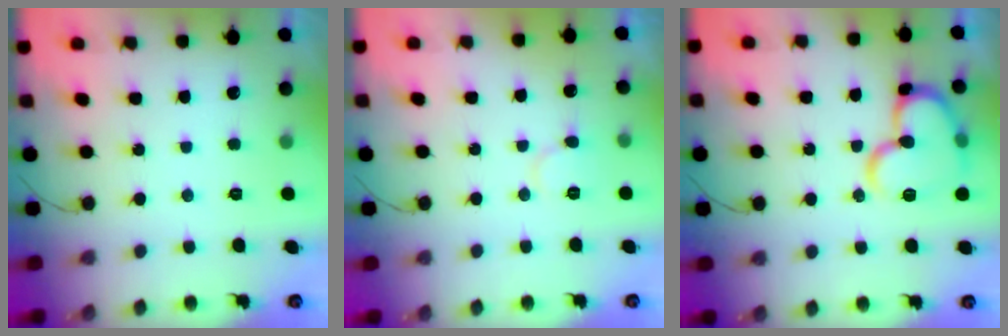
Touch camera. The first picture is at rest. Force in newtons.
{"total": 7.2, "press": 7.2, "slide": 0.7}
{"total": 17.2, "press": 17.1, "slide": 2.0}